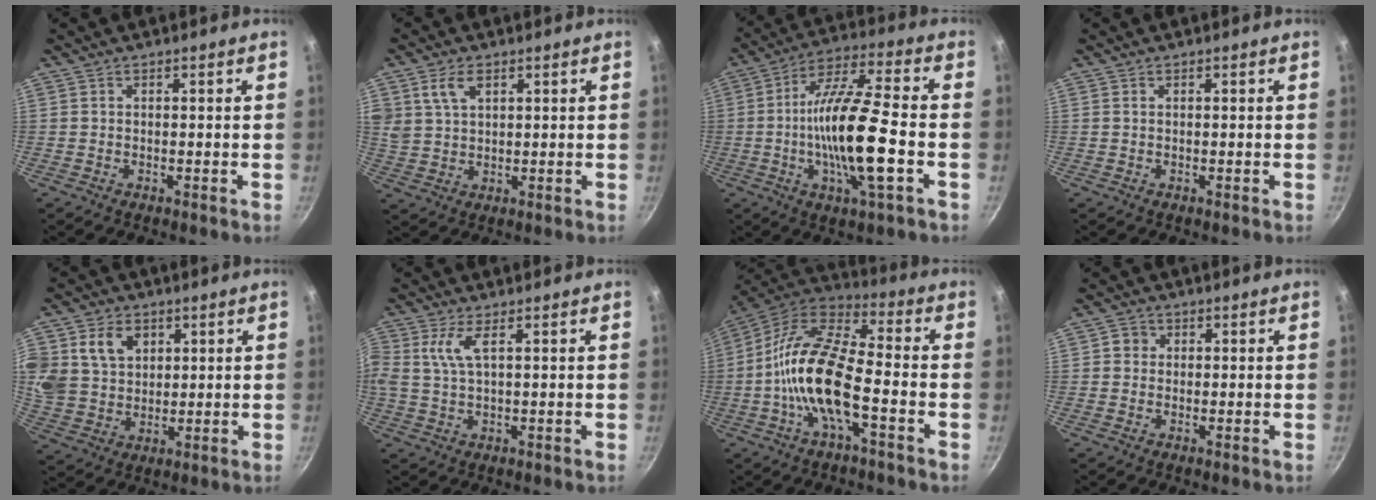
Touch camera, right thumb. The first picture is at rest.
{"total": 5.6, "force": [2.7, 3.5, 3.4], "torque": [-0.053, -0.004, 0.057]}
{"total": 17.4, "force": [-3.5, 3.8, 16.6], "torque": [-0.302, 0.023, -0.074]}
{"total": 0.0}
{"total": 14.3, "force": [4.7, 11.4, 7.1], "torque": [-0.144, -0.001, 0.095]}
{"total": 4.8, "force": [1.4, 1.6, 4.3], "torque": [-0.100, 0.004, 0.029]}
{"total": 16.7, "force": [-4.5, 6.3, 14.8], "torque": [-0.281, 0.041, -0.105]}
{"total": 2.3, "force": [0.2, 2.2, 0.6], "torque": [0.004, 0.004, -0.002]}